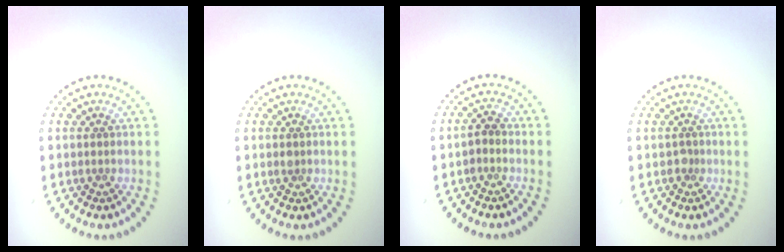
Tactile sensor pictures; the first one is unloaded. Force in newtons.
{"total": 0.6, "press": 0.6, "slide": 0.2}
{"total": 1.2, "press": 1.0, "slide": 0.6}
{"total": 0.8, "press": 0.5, "slide": 0.6}